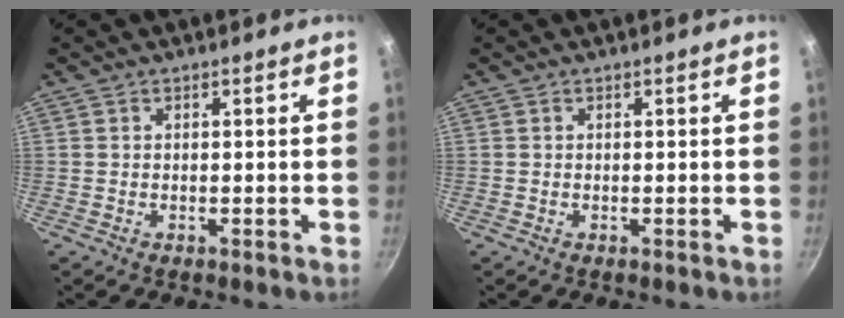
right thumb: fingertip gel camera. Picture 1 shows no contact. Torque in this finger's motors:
{"motor_torque": [-0.02, 0.01, 0.00, 0.00, 0.04]}